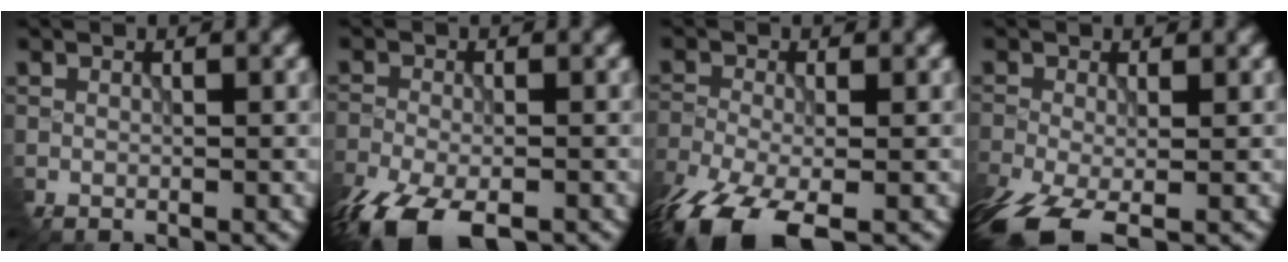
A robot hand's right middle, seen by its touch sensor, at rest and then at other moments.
{"total": 8.0, "force": [-5.5, 3.2, 4.8], "torque": [-0.111, -0.031, -0.106]}
{"total": 8.8, "force": [-5.9, 3.4, 5.5], "torque": [-0.127, -0.028, -0.111]}
{"total": 7.1, "force": [-4.5, 3.0, 4.7], "torque": [-0.117, -0.031, -0.083]}